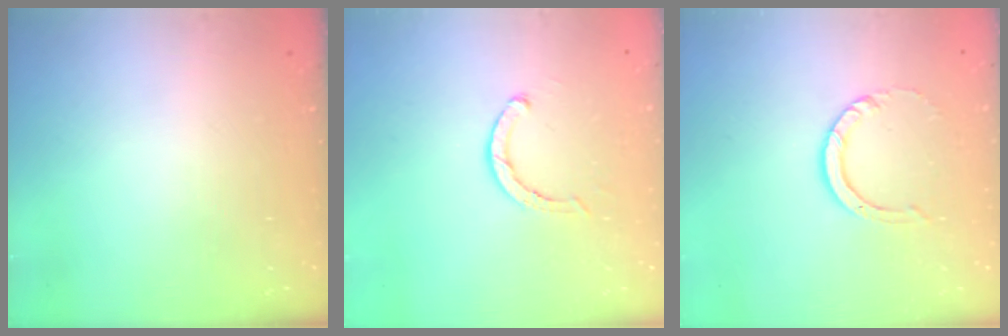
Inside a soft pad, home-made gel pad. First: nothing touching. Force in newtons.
{"total": 2.8, "press": 2.8, "slide": 0.2}
{"total": 4.7, "press": 4.7, "slide": 0.4}